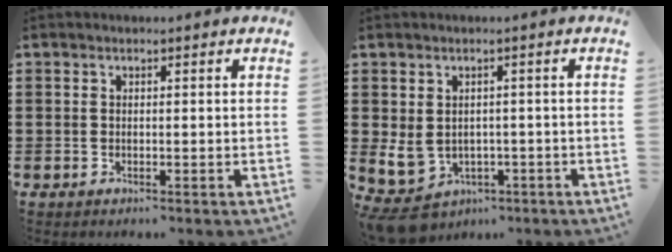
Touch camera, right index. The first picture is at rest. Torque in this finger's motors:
{"motor_torque": [1.26, 0.88, 0.33, 0.14]}